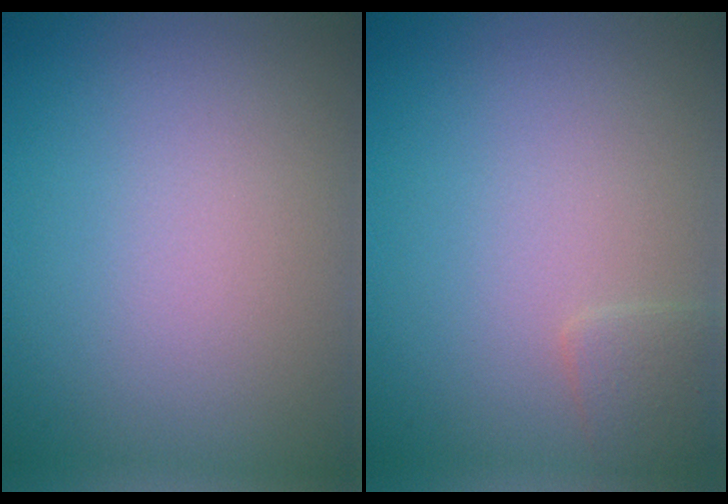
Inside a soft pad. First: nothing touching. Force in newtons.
{"total": 1.3, "press": 1.3, "slide": 0.1}